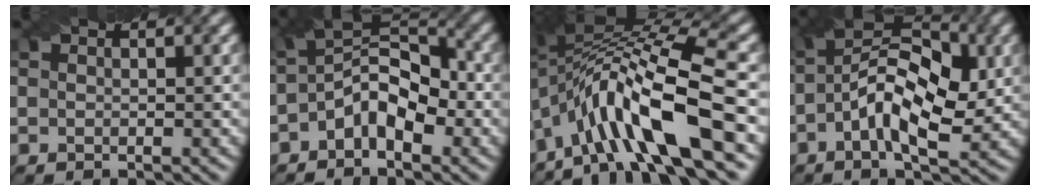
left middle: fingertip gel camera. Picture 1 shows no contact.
{"total": 6.3, "force": [-1.9, 3.4, 5.0], "torque": [-0.082, 0.019, -0.042]}
{"total": 12.0, "force": [-3.5, 3.3, 11.1], "torque": [-0.197, 0.018, -0.064]}
{"total": 8.6, "force": [-0.6, 4.2, 7.5], "torque": [-0.131, 0.018, -0.017]}